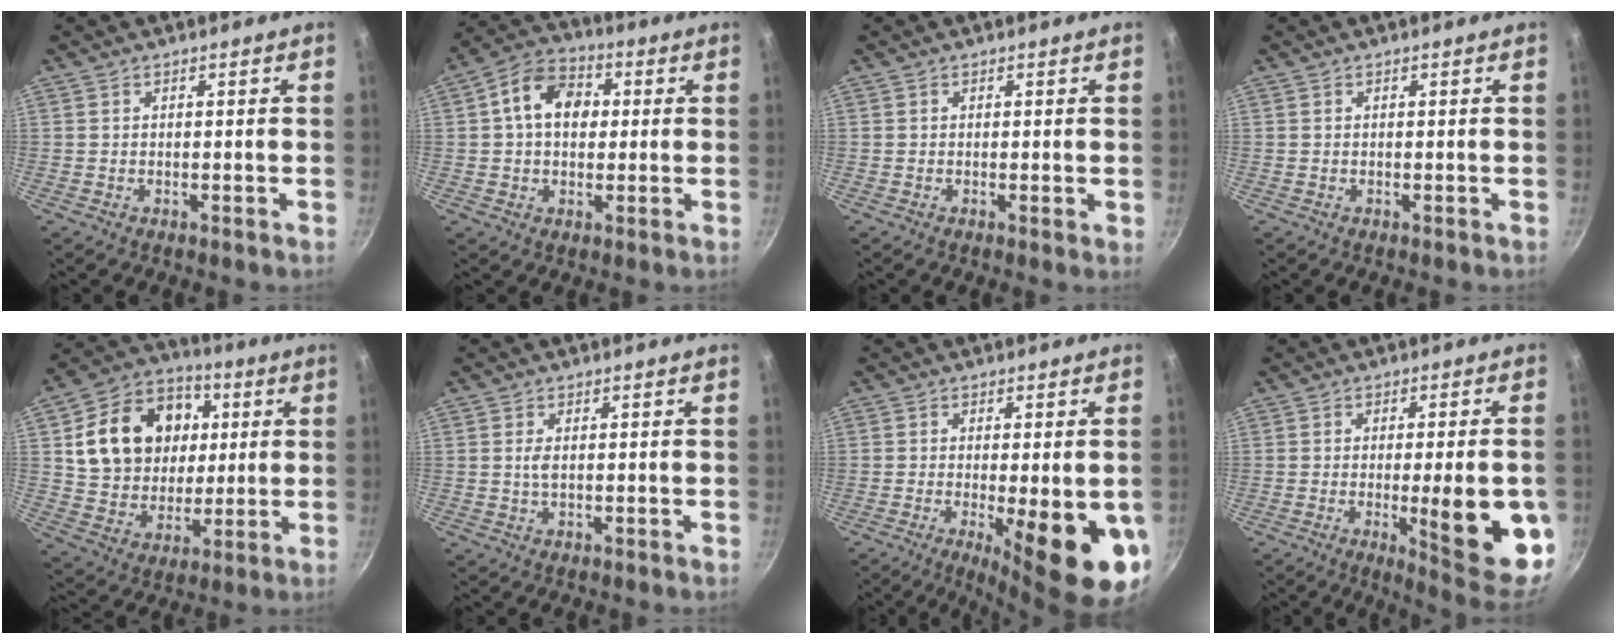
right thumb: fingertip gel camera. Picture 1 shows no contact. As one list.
[{"total": 11.0, "force": [1.7, 8.1, 7.3], "torque": [-0.093, 0.021, 0.010]}, {"total": 0.7, "force": [0.0, 0.1, 0.7], "torque": [-0.010, -0.003, -0.001]}, {"total": 0.0}, {"total": 19.9, "force": [4.2, 15.8, 11.3], "torque": [-0.169, 0.013, 0.077]}, {"total": 1.6, "force": [0.2, 0.8, 1.4], "torque": [-0.027, 0.000, 0.004]}, {"total": 16.2, "force": [-4.0, 4.5, 15.1], "torque": [-0.187, -0.010, -0.043]}, {"total": 16.2, "force": [-3.3, 3.9, 15.3], "torque": [-0.175, 0.000, -0.035]}]